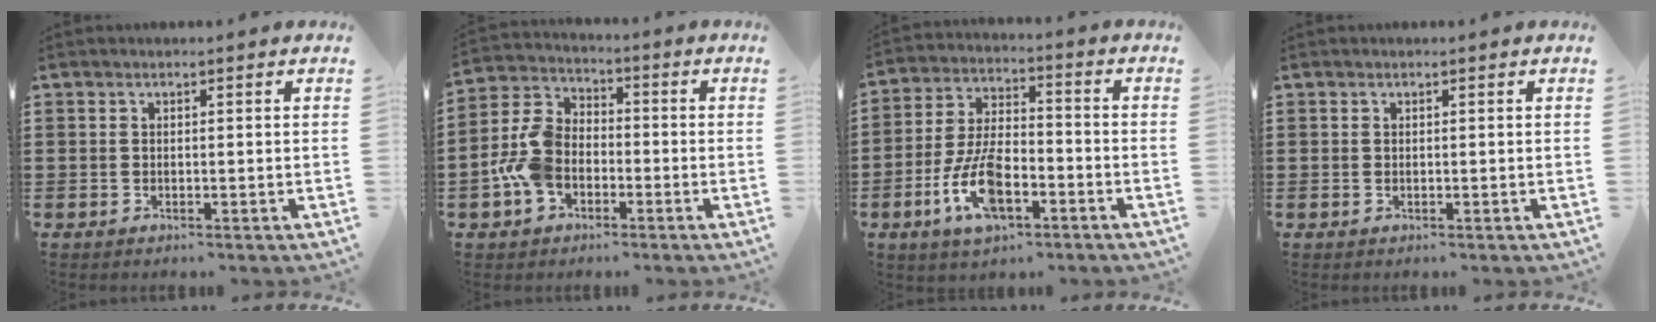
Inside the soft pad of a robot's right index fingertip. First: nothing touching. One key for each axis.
{"total": 8.2, "fx": -2.5, "fy": 5.8, "fz": 5.1, "tx": -0.148, "ty": 0.007, "tz": -0.057}
{"total": 10.1, "fx": -4.2, "fy": 4.6, "fz": 8.0, "tx": -0.181, "ty": -0.001, "tz": -0.080}
{"total": 0.0}